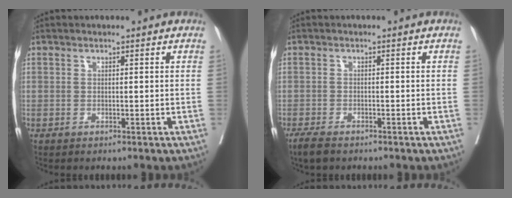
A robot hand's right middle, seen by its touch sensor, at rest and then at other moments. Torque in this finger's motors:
{"motor_torque": [0.19, -0.19, 0.10, 0.03]}